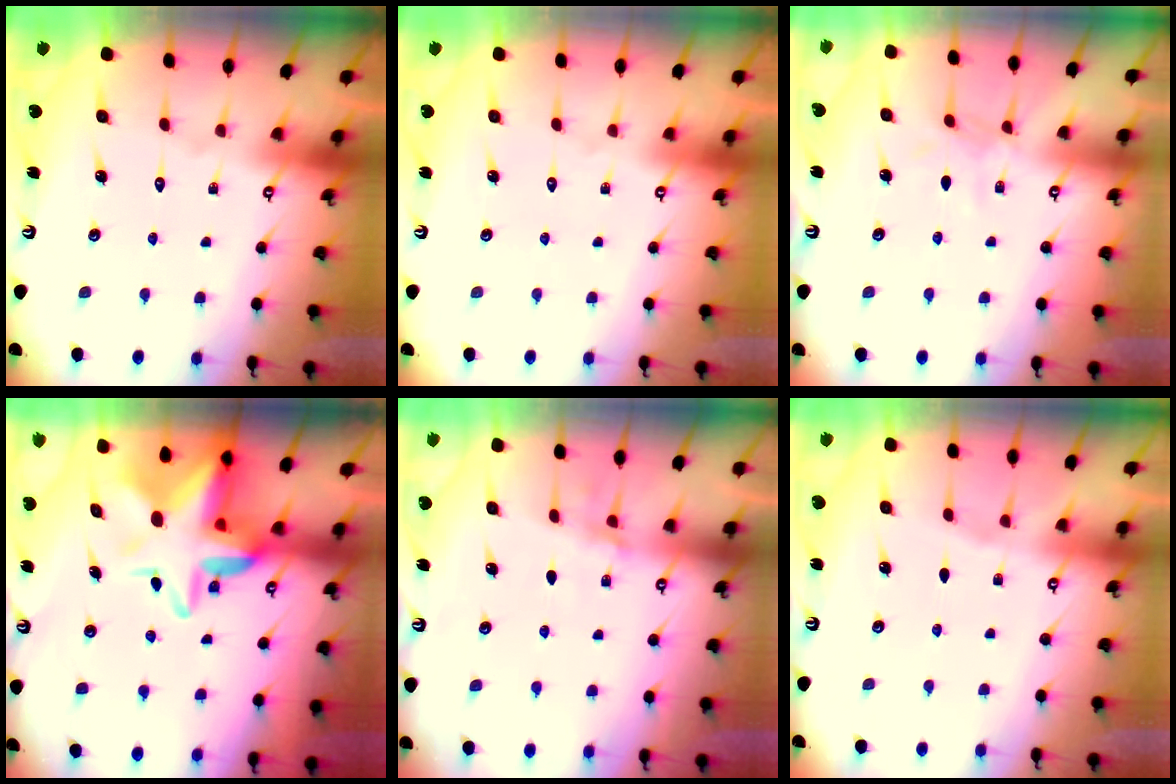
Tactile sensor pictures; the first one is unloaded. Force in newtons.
{"total": 0.0}
{"total": 4.7, "press": 4.7, "slide": 0.5}
{"total": 11.1, "press": 11.0, "slide": 1.8}
{"total": 4.0, "press": 3.8, "slide": 1.1}
{"total": 2.1, "press": 2.1, "slide": 0.3}